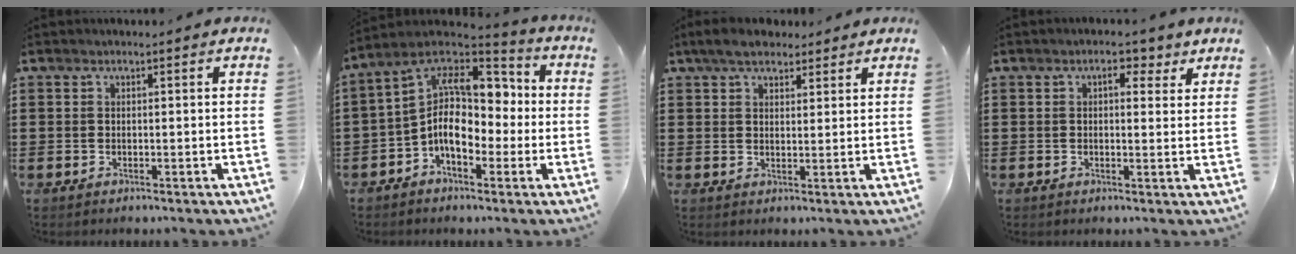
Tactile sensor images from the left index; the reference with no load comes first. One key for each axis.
{"total": 12.2, "fx": -0.6, "fy": 7.8, "fz": 9.3, "tx": -0.195, "ty": -0.006, "tz": -0.022}
{"total": 4.6, "fx": 3.7, "fy": 1.9, "fz": 1.8, "tx": -0.039, "ty": 0.001, "tz": 0.068}
{"total": 3.8, "fx": 2.2, "fy": 1.6, "fz": 2.6, "tx": -0.035, "ty": 0.002, "tz": 0.031}